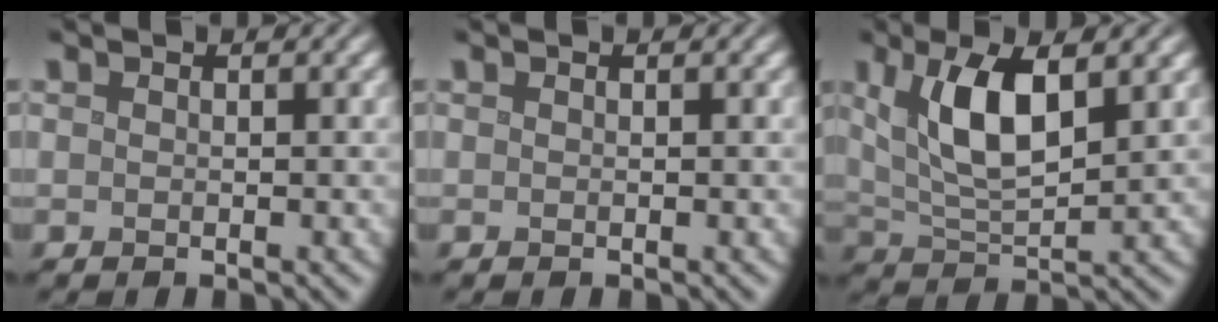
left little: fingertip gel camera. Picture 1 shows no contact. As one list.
[{"total": 0.0}, {"total": 6.4, "force": [2.2, 2.4, 5.5], "torque": [-0.109, 0.001, 0.045]}]